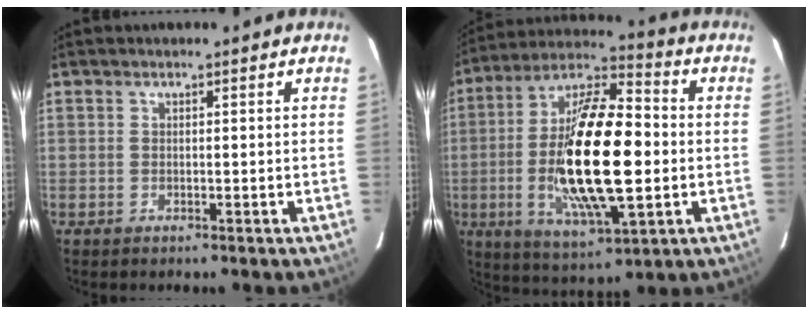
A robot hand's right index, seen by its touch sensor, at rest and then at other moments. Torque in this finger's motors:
{"motor_torque": [1.50, -0.64, 1.05, 0.21]}